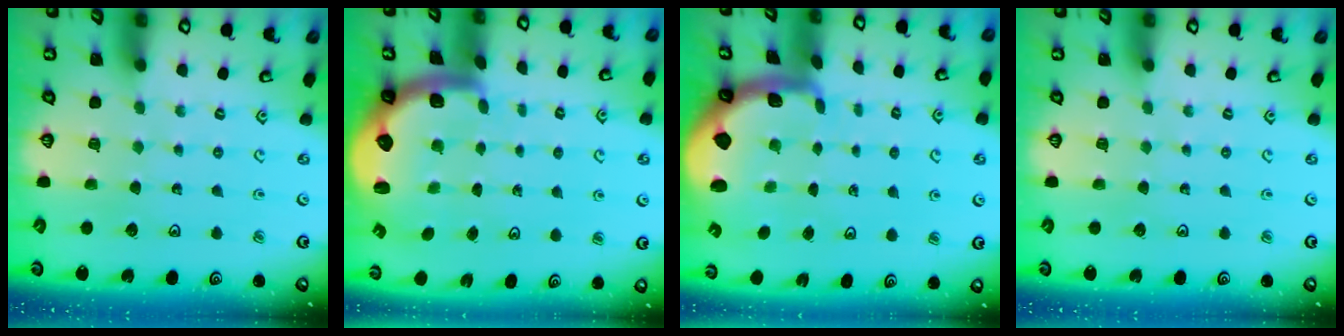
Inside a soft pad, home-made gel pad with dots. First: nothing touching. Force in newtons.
{"total": 2.8, "press": 2.5, "slide": 1.4}
{"total": 1.7, "press": 1.7, "slide": 0.4}
{"total": 0.0}